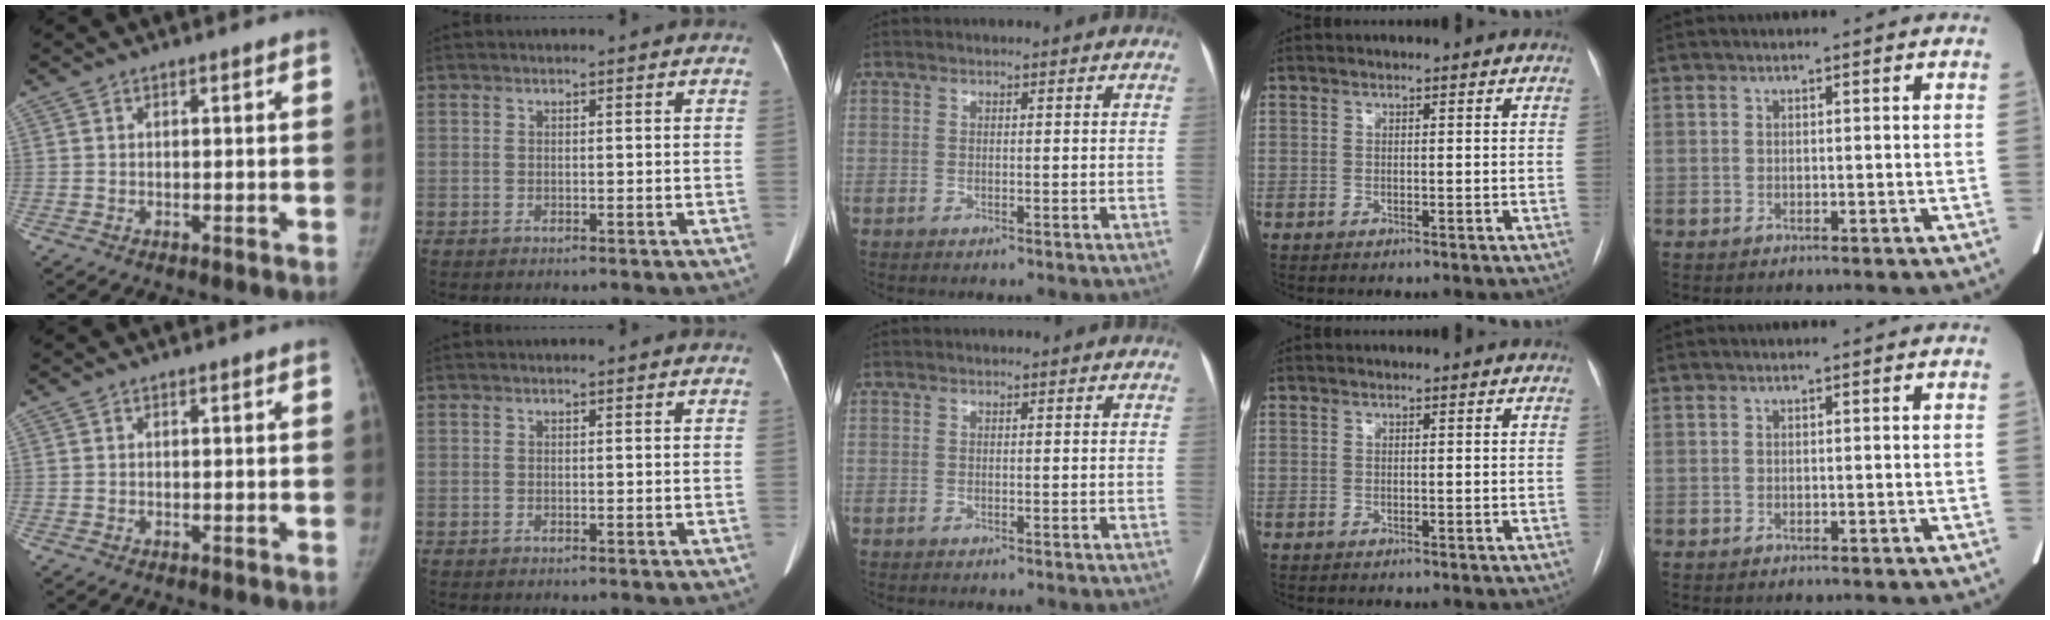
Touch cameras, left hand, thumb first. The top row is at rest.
{}